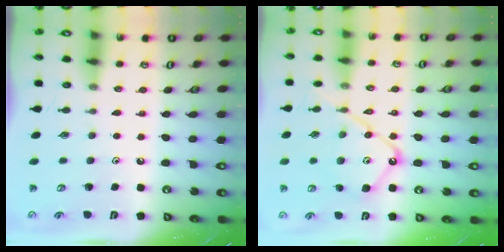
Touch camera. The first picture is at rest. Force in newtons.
{"total": 13.5, "press": 13.4, "slide": 1.1}